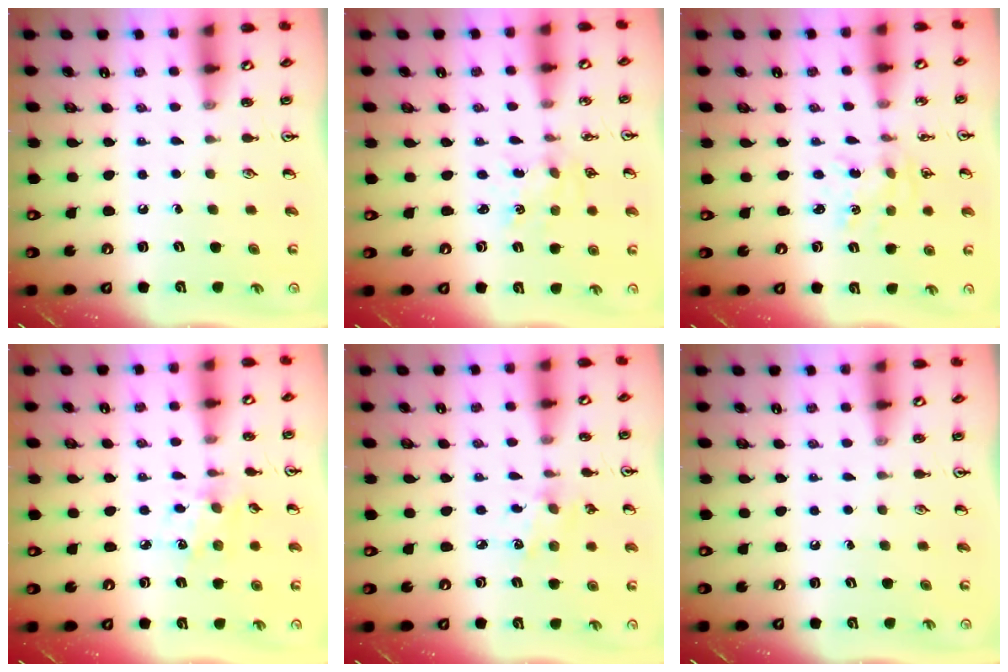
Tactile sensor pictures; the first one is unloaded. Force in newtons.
{"total": 2.3, "press": 2.3, "slide": 0.3}
{"total": 1.7, "press": 1.7, "slide": 0.3}
{"total": 4.2, "press": 4.1, "slide": 1.0}
{"total": 2.9, "press": 2.8, "slide": 0.8}
{"total": 0.0}